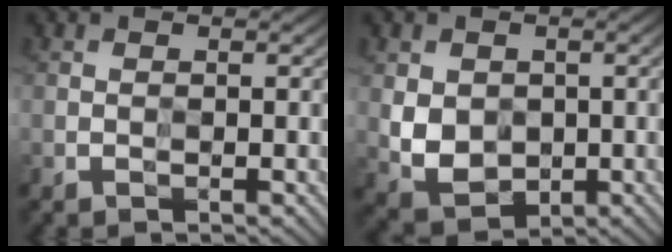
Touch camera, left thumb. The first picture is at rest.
{"total": 5.4, "force": [0.2, 4.5, 3.0], "torque": [-0.077, -0.014, 0.007]}